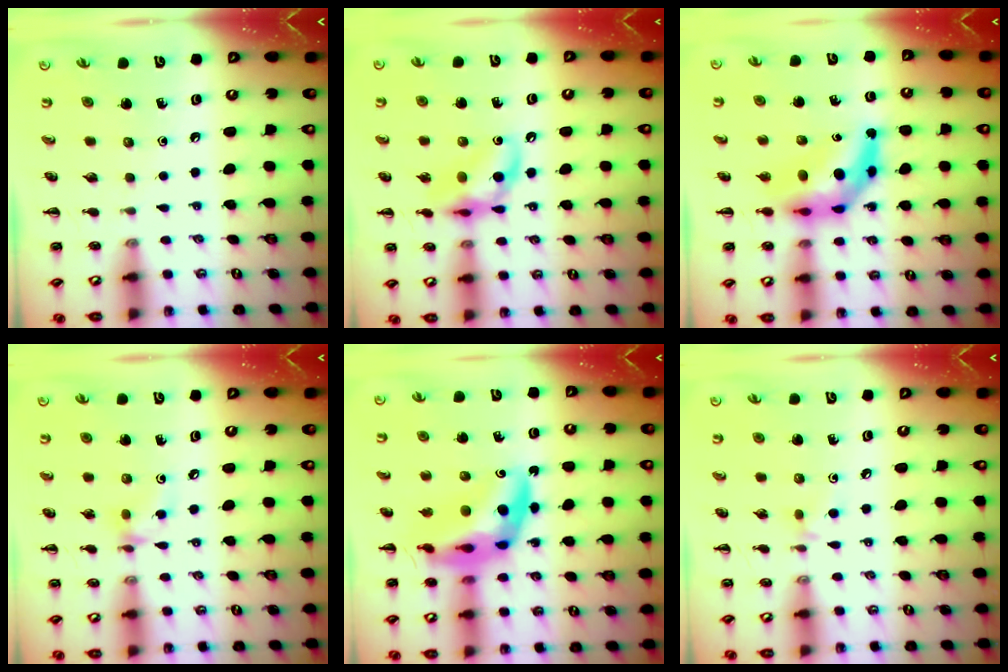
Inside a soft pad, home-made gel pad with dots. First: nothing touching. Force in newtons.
{"total": 13.6, "press": 13.4, "slide": 2.7}
{"total": 7.6, "press": 7.2, "slide": 2.3}
{"total": 5.9, "press": 5.7, "slide": 1.5}
{"total": 15.1, "press": 14.4, "slide": 4.3}
{"total": 4.0, "press": 3.6, "slide": 1.6}